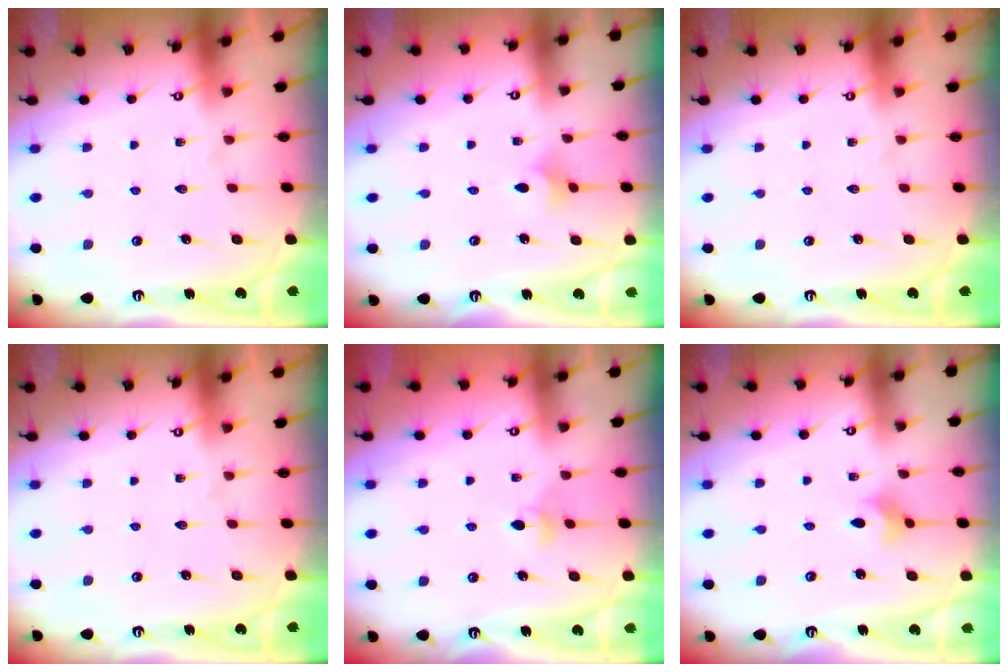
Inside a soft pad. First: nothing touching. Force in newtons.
{"total": 3.3, "press": 3.2, "slide": 0.7}
{"total": 0.0}
{"total": 0.0}
{"total": 3.3, "press": 3.2, "slide": 0.6}
{"total": 2.8, "press": 2.7, "slide": 0.7}